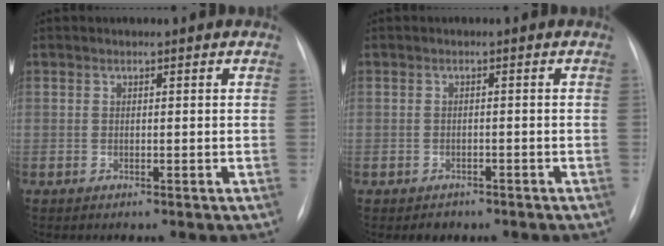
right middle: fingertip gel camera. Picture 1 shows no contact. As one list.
[{"total": 1.7, "force": [-1.3, 1.0, 0.4], "torque": [-0.011, -0.001, -0.012]}]